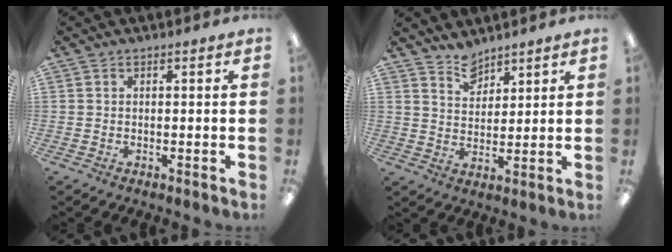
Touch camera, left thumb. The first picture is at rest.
{"total": 6.4, "force": [5.4, 3.2, 1.3], "torque": [-0.019, -0.031, 0.101]}